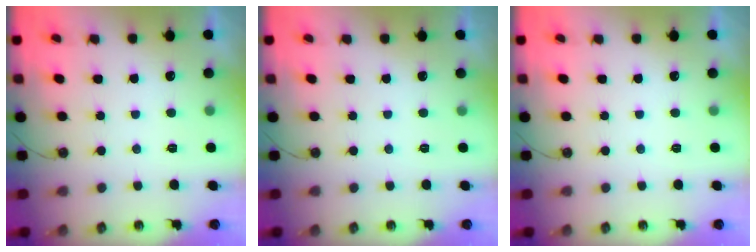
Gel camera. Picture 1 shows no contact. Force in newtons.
{"total": 0.0}
{"total": 0.0}